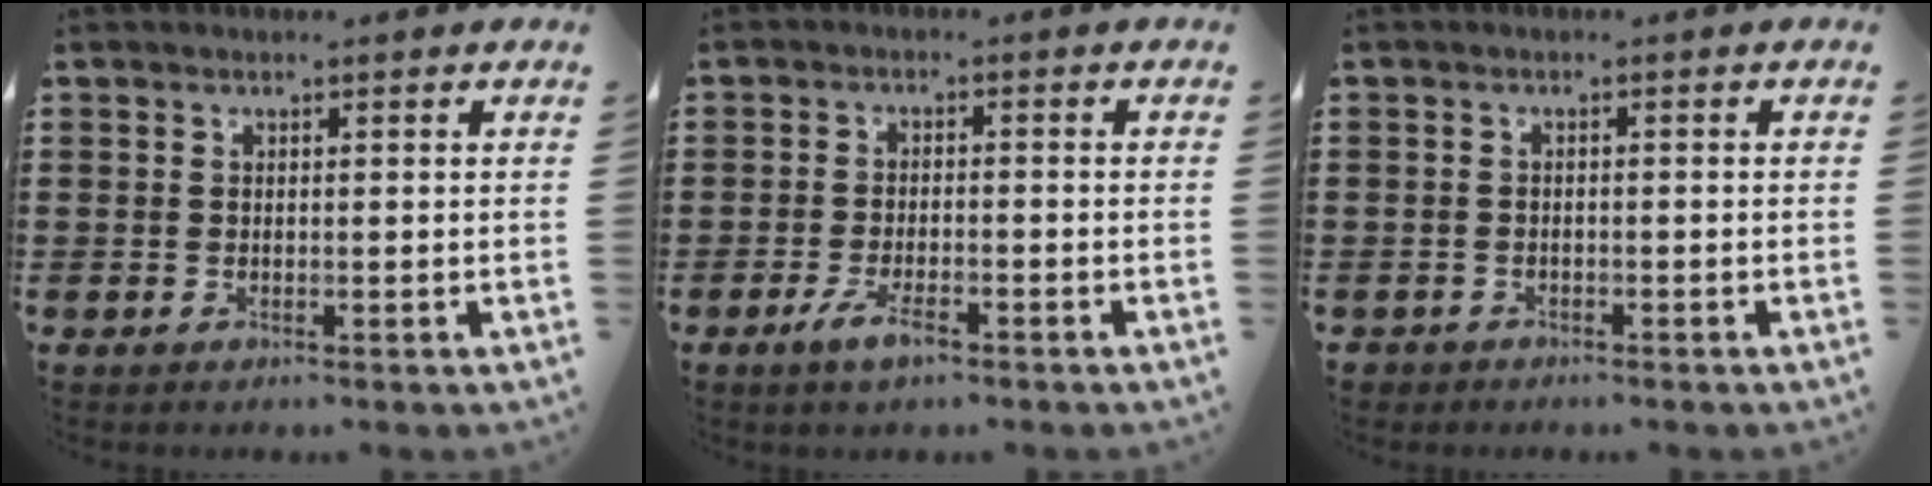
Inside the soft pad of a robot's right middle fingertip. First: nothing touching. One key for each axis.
{"total": 3.9, "fx": -2.1, "fy": 1.2, "fz": 3.0, "tx": -0.064, "ty": -0.002, "tz": -0.042}
{"total": 1.1, "fx": -1.0, "fy": 0.4, "fz": 0.0, "tx": -0.005, "ty": 0.000, "tz": -0.023}